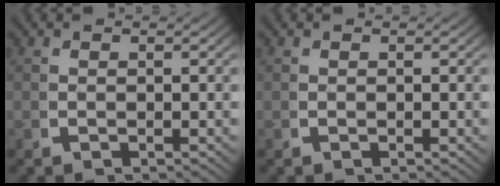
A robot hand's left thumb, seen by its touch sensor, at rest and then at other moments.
{"total": 0.0}